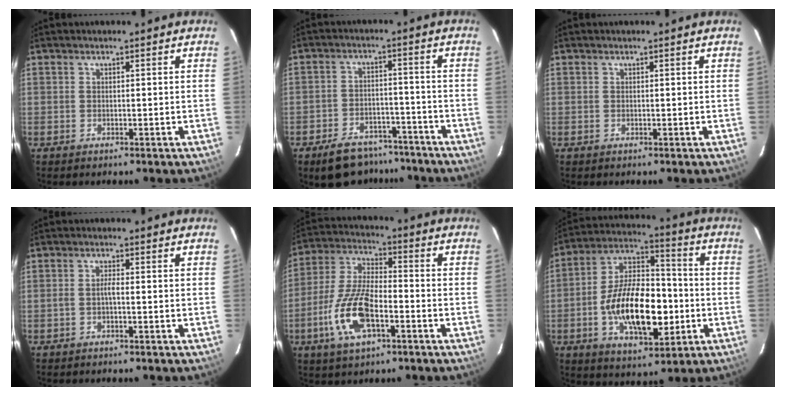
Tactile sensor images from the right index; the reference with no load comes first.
{"total": 12.0, "force": [-9.5, 5.9, 4.4], "torque": [-0.101, 0.016, -0.124]}
{"total": 0.0}
{"total": 1.5, "force": [-0.6, 0.2, 1.4], "torque": [-0.028, 0.004, -0.012]}
{"total": 14.0, "force": [-5.4, 5.6, 11.6], "torque": [-0.252, -0.005, -0.103]}
{"total": 19.4, "force": [-4.3, 9.4, 16.4], "torque": [-0.305, 0.008, -0.067]}